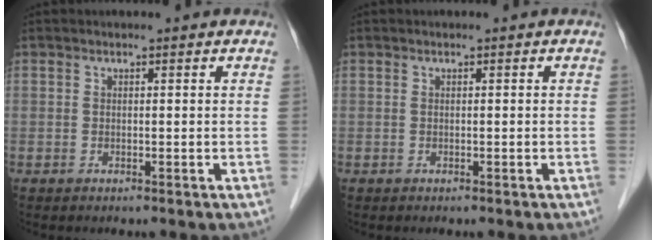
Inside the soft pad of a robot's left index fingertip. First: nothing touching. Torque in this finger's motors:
{"motor_torque": [0.00, 0.00, 0.00, 0.00]}